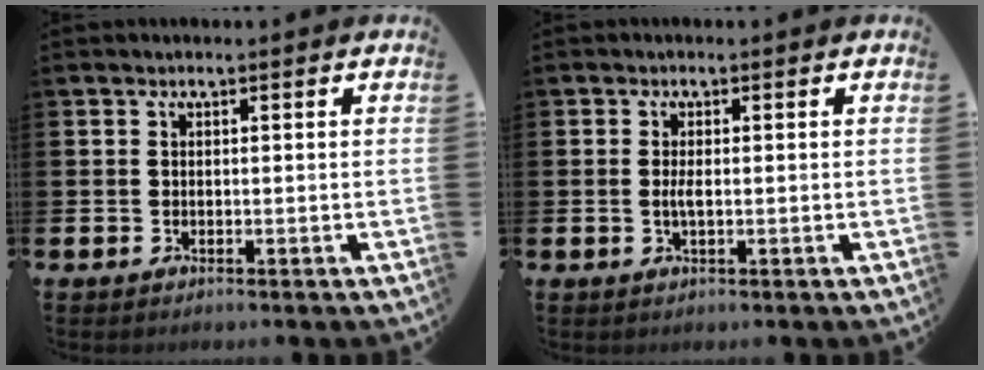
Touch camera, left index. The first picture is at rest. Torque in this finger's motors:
{"motor_torque": [0.65, 0.10, 0.05, 0.10]}